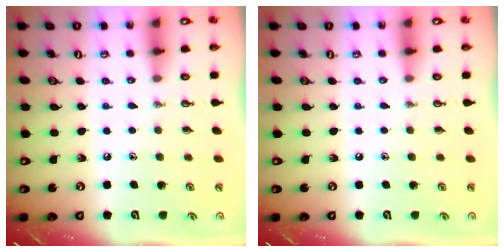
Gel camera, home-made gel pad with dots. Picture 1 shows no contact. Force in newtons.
{"total": 0.0}